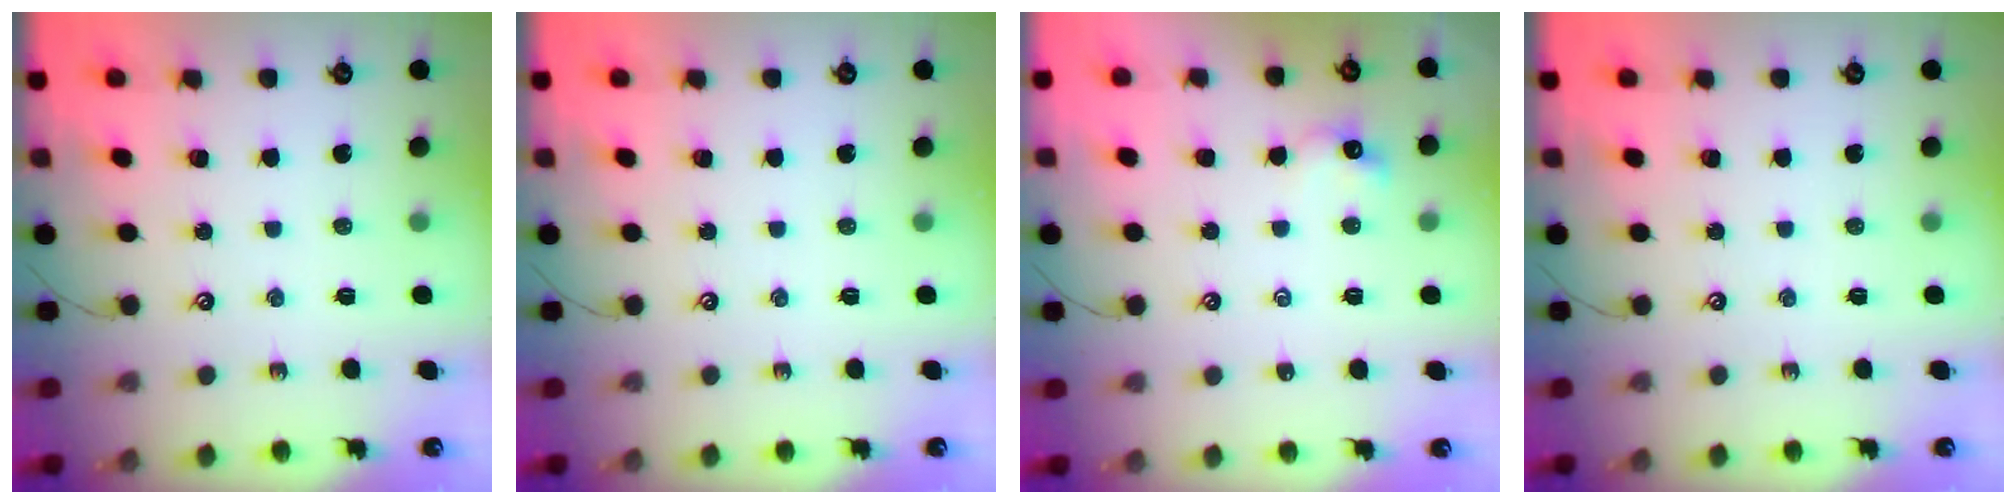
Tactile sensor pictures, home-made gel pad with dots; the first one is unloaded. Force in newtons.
{"total": 0.0}
{"total": 2.3, "press": 2.2, "slide": 0.6}
{"total": 0.0}